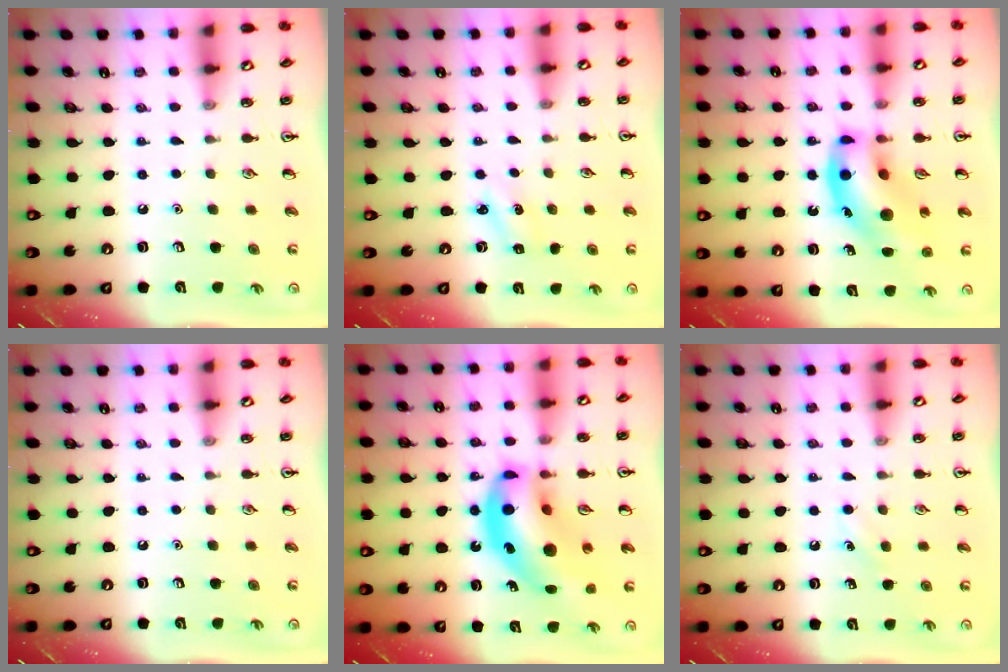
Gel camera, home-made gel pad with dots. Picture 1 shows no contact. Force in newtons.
{"total": 1.8, "press": 1.7, "slide": 0.7}
{"total": 16.7, "press": 16.2, "slide": 4.3}
{"total": 0.0}
{"total": 19.1, "press": 18.3, "slide": 5.6}
{"total": 4.2, "press": 3.9, "slide": 1.4}